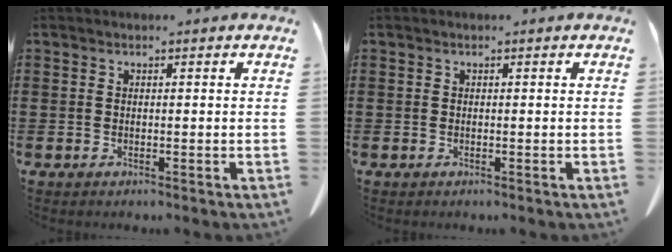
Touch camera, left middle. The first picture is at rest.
{"total": 0.0}